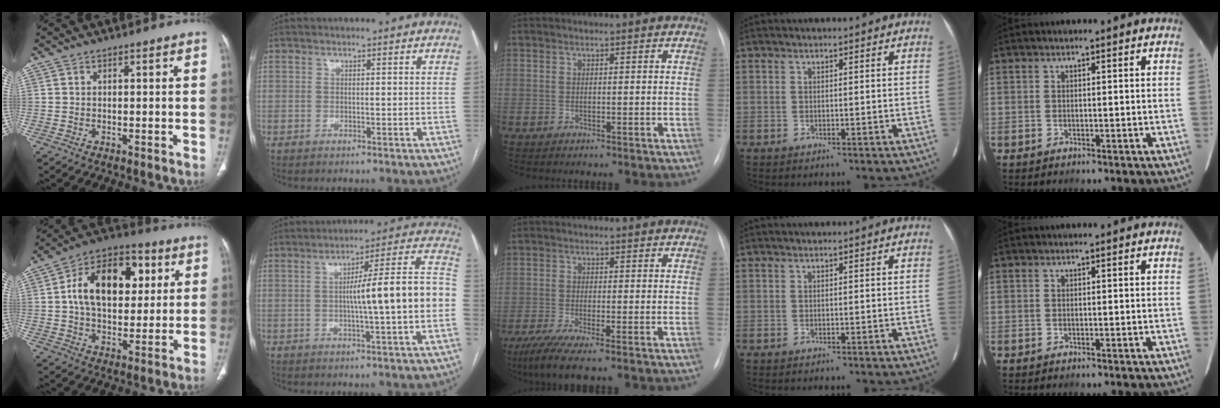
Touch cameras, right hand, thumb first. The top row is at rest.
{"thumb": {"total": 17.9, "force": [4.0, 11.1, 13.5], "torque": [-0.191, 0.012, 0.061]}, "index": {"total": 13.3, "force": [-1.7, 0.1, 13.2], "torque": [-0.185, 0.031, -0.027]}, "middle": {"total": 6.5, "force": [-4.5, 0.5, 4.7], "torque": [-0.089, -0.020, -0.079]}}